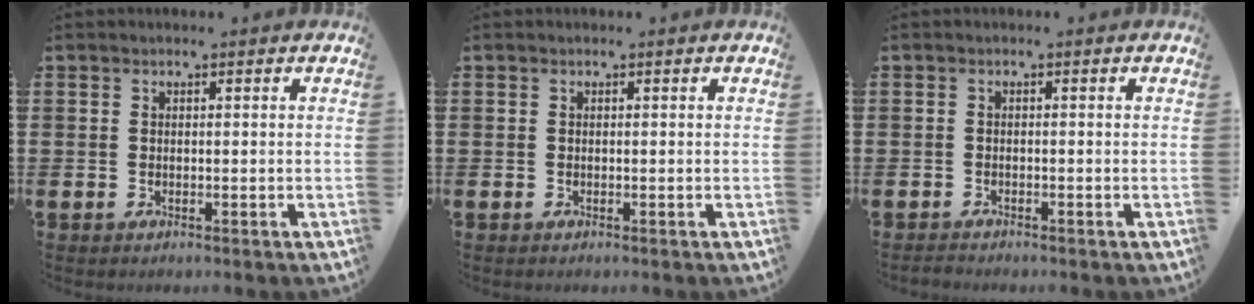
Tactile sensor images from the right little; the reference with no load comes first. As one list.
[{"total": 0.0}, {"total": 0.7, "force": [-0.7, 0.1, 0.1], "torque": [-0.004, -0.001, -0.014]}]